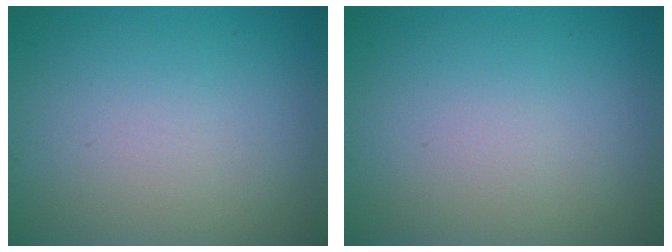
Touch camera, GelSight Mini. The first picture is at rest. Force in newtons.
{"total": 0.0}